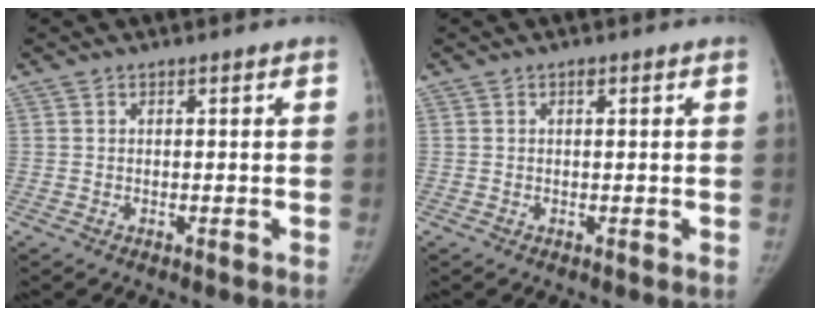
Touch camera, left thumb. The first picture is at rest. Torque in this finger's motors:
{"motor_torque": [-0.02, -0.02, -0.01, 0.03, -0.04]}